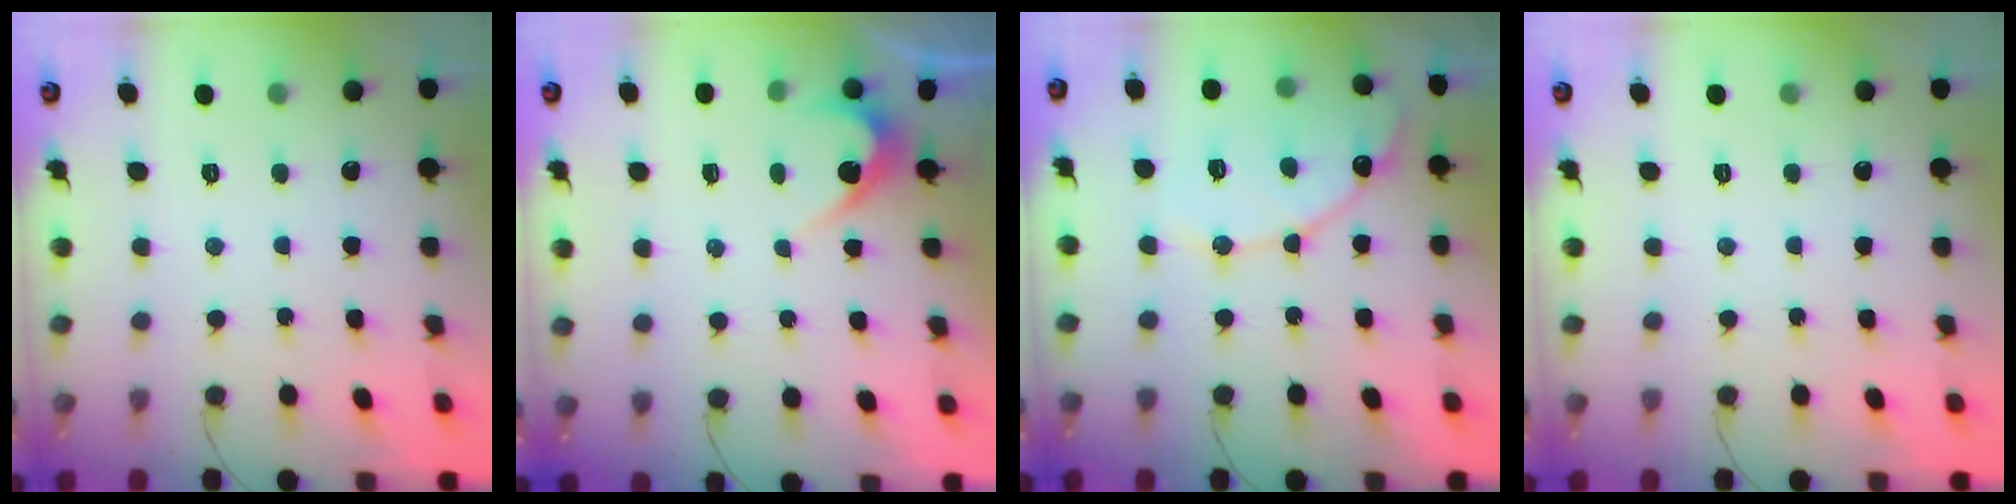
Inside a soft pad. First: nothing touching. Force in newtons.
{"total": 3.0, "press": 3.0, "slide": 0.2}
{"total": 13.4, "press": 13.3, "slide": 1.2}
{"total": 0.0}